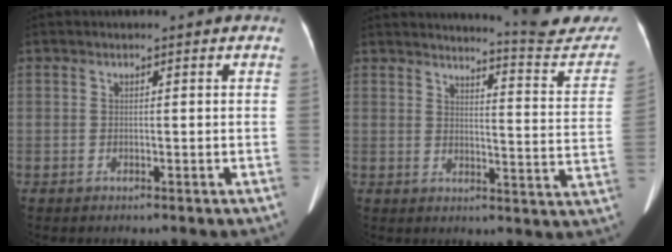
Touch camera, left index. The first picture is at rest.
{"total": 14.7, "force": [14.5, 0.0, 2.7], "torque": [-0.025, -0.095, 0.155]}